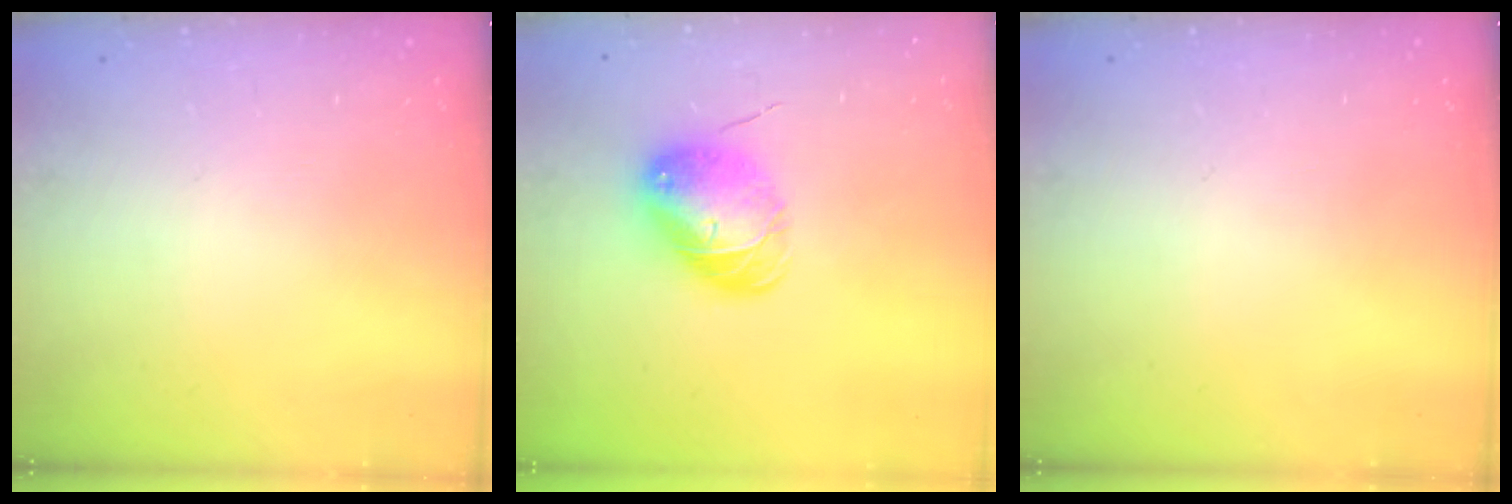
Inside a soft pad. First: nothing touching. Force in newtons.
{"total": 8.5, "press": 8.5, "slide": 0.7}
{"total": 0.0}